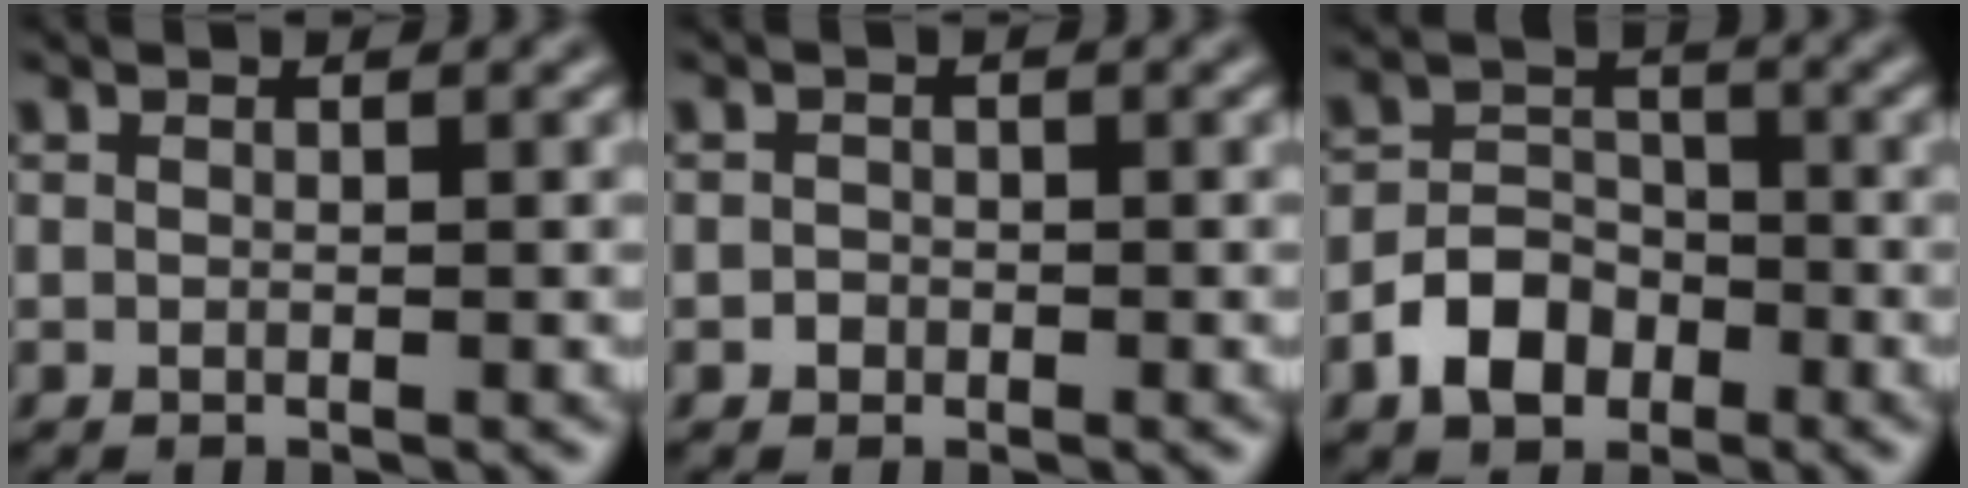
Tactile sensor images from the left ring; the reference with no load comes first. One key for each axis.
{"total": 0.8, "fx": -0.4, "fy": 0.7, "fz": 0.1, "tx": 0.004, "ty": -0.001, "tz": -0.007}
{"total": 4.3, "fx": -2.3, "fy": 3.1, "fz": 2.0, "tx": -0.034, "ty": 0.002, "tz": -0.047}